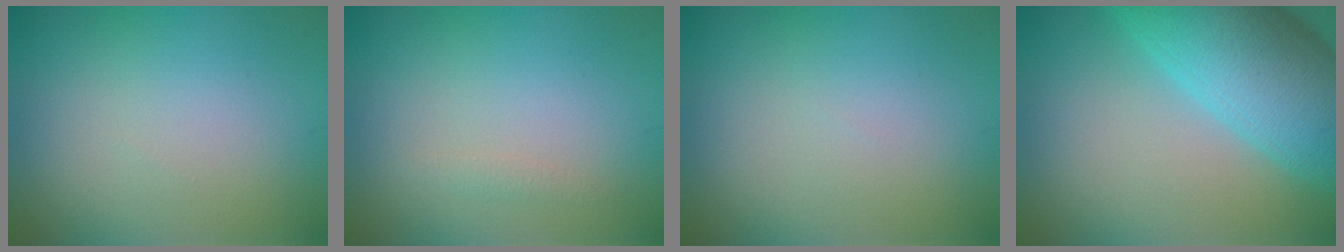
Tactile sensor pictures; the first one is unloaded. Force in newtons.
{"total": 0.7, "press": 0.7, "slide": 0.0}
{"total": 0.0}
{"total": 12.3, "press": 12.3, "slide": 0.5}